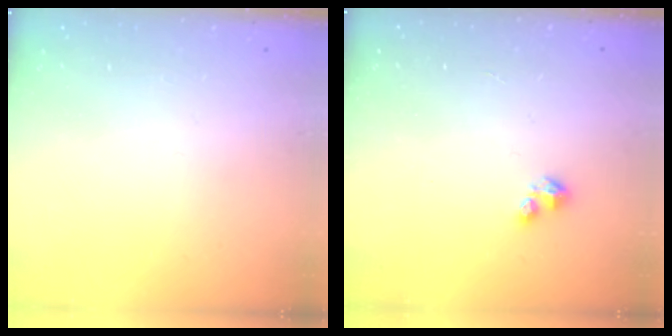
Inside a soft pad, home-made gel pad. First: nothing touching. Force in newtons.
{"total": 1.6, "press": 1.6, "slide": 0.4}